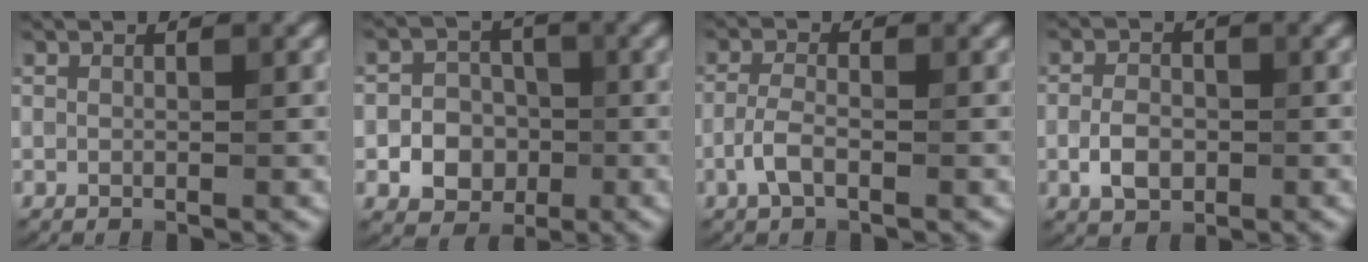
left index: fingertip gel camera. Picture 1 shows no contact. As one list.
[{"total": 5.9, "force": [-1.7, 5.2, 2.3], "torque": [-0.024, 0.010, -0.050]}, {"total": 2.2, "force": [-1.1, 0.6, 1.8], "torque": [-0.044, 0.007, -0.026]}, {"total": 2.8, "force": [-0.9, 1.8, 2.0], "torque": [-0.038, 0.004, -0.019]}]